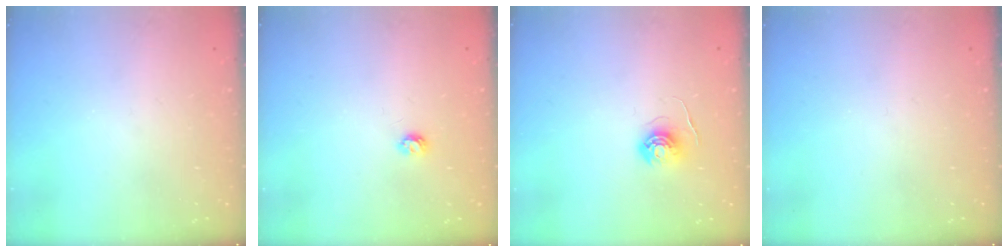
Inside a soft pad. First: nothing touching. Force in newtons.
{"total": 3.4, "press": 3.4, "slide": 0.5}
{"total": 5.8, "press": 5.8, "slide": 0.3}
{"total": 0.0}